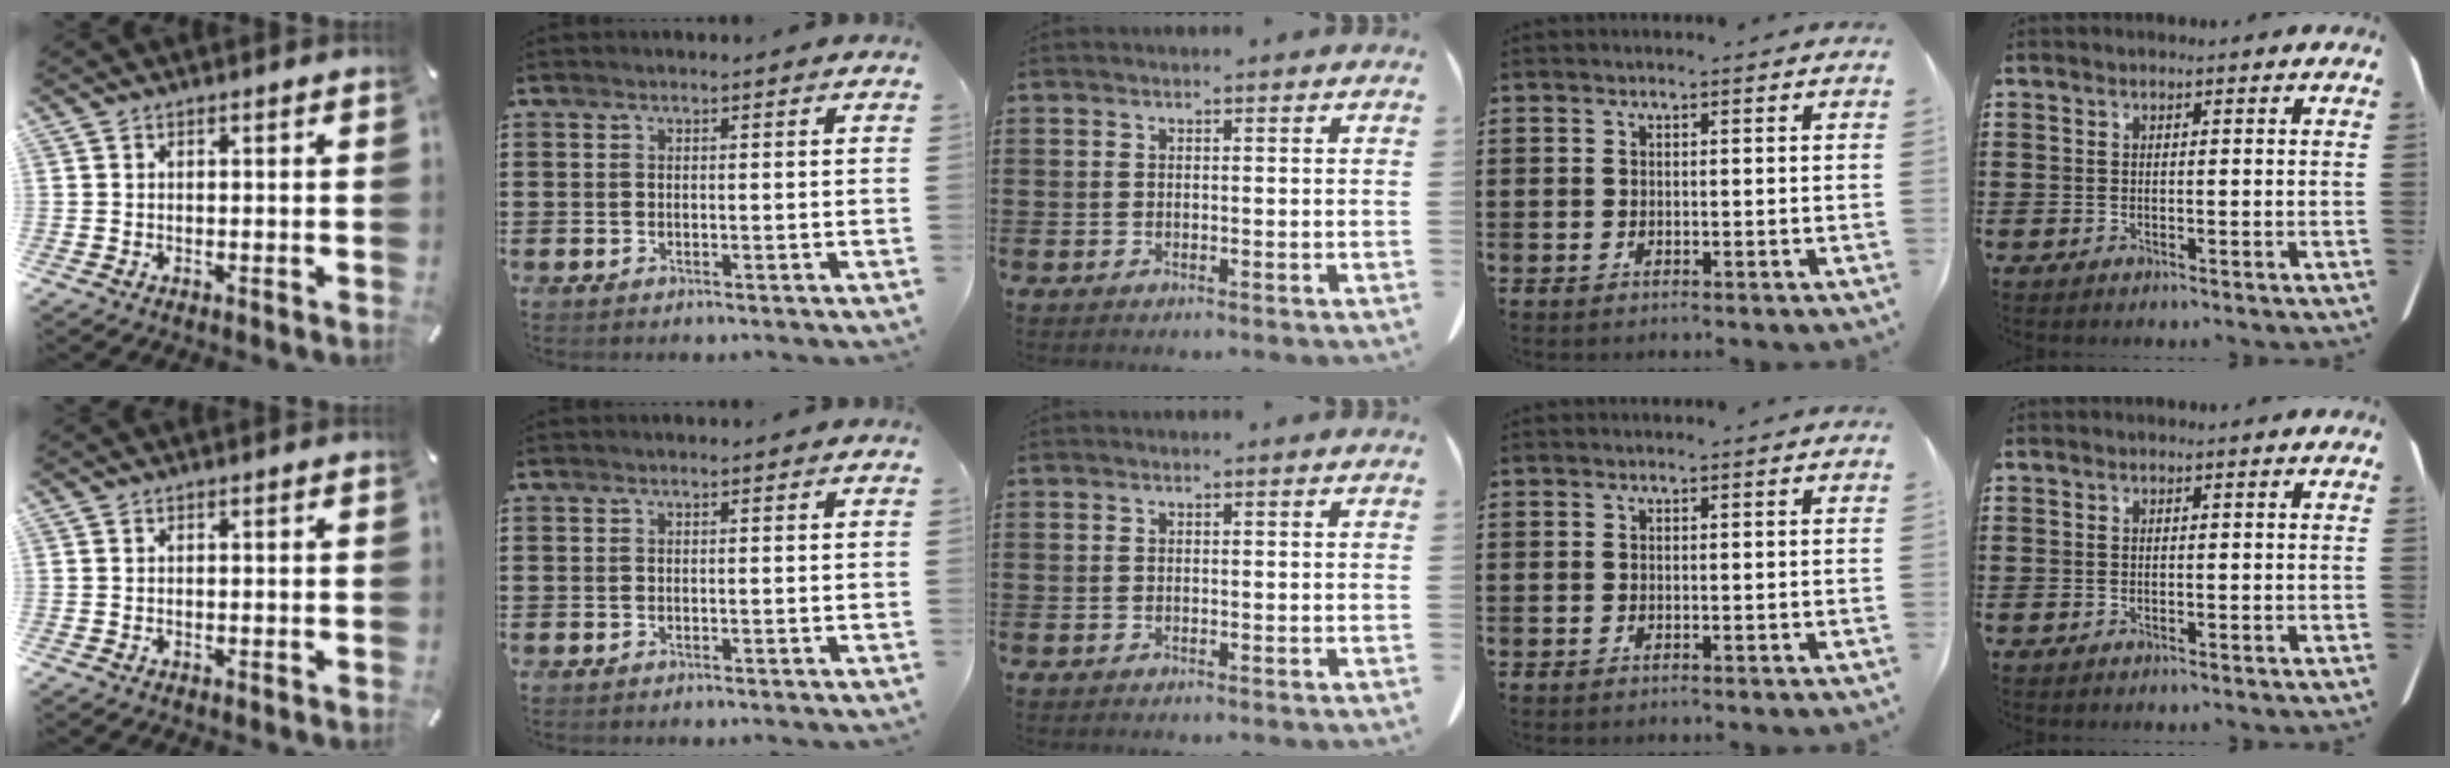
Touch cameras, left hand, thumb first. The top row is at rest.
{}